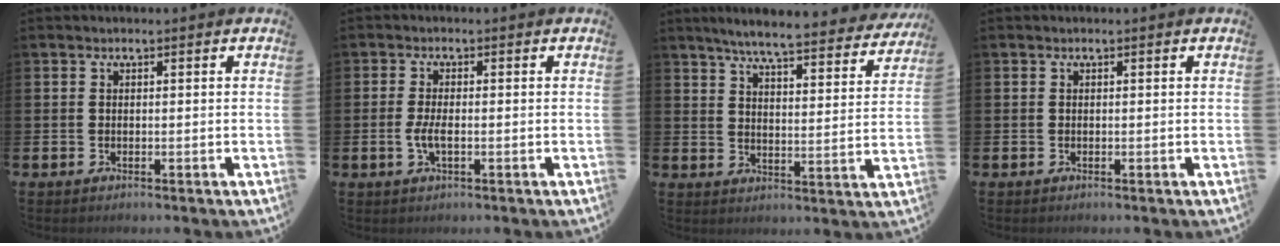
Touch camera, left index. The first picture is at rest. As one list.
[{"total": 2.4, "force": [-0.5, 0.8, 2.2], "torque": [-0.054, 0.001, -0.010]}, {"total": 6.3, "force": [5.9, 0.2, 2.1], "torque": [-0.060, -0.040, 0.099]}, {"total": 0.0}]